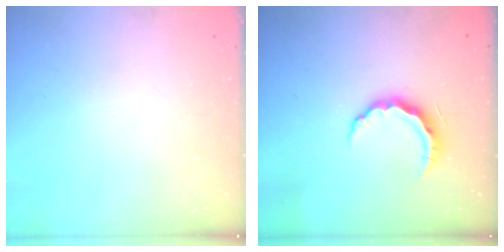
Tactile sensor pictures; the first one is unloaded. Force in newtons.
{"total": 8.0, "press": 8.0, "slide": 0.9}